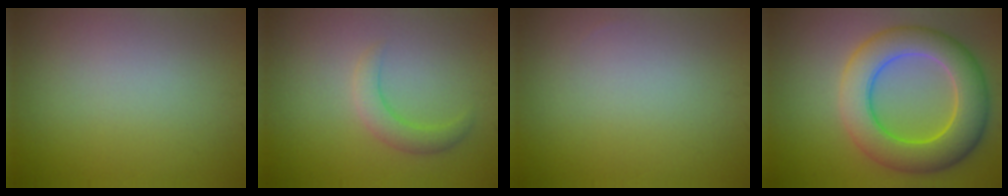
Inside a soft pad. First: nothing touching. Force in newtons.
{"total": 2.3, "press": 2.2, "slide": 0.2}
{"total": 0.0}
{"total": 8.7, "press": 8.7, "slide": 0.1}